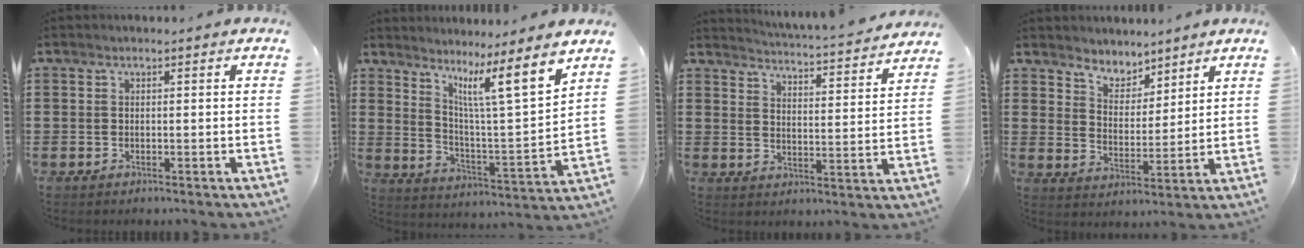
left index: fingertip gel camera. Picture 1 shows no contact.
{"total": 8.9, "force": [6.5, -0.2, 6.0], "torque": [-0.108, -0.054, 0.097]}
{"total": 3.8, "force": [3.8, -0.7, 0.3], "torque": [-0.020, -0.041, 0.057]}
{"total": 4.6, "force": [4.1, 1.9, -0.3], "torque": [-0.018, -0.016, 0.074]}